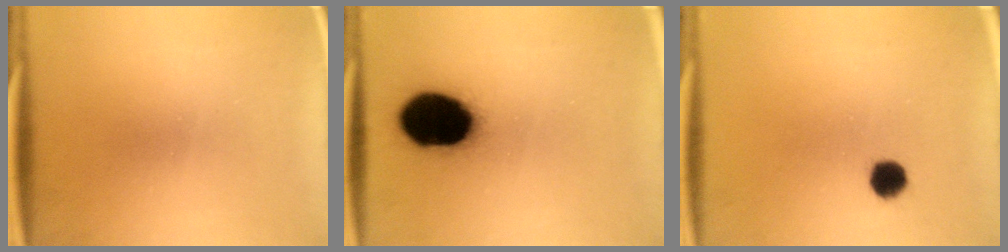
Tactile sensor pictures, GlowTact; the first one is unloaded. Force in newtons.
{"total": 20.1}
{"total": 4.0}